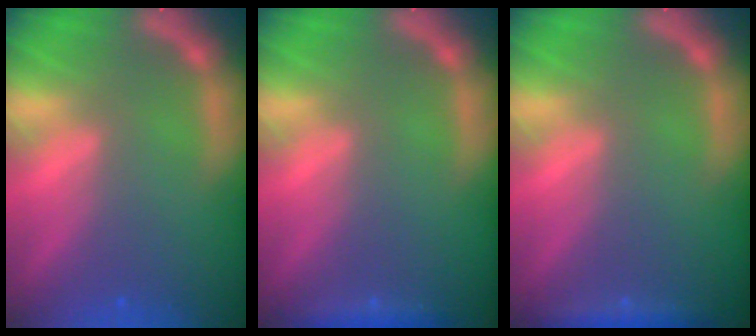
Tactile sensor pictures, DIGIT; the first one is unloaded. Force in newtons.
{"total": 1.4}
{"total": 1.9}